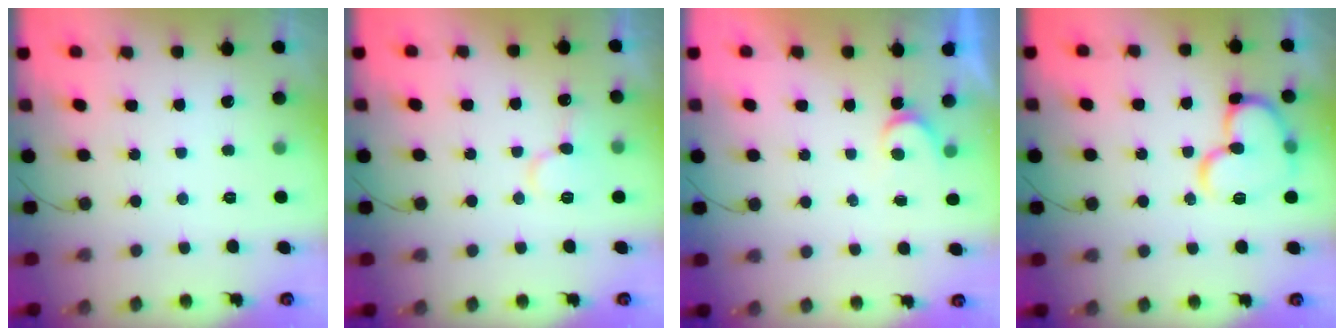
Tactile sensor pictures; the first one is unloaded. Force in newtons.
{"total": 9.2, "press": 9.1, "slide": 1.4}
{"total": 3.8, "press": 3.8, "slide": 0.3}
{"total": 14.6, "press": 14.5, "slide": 1.7}